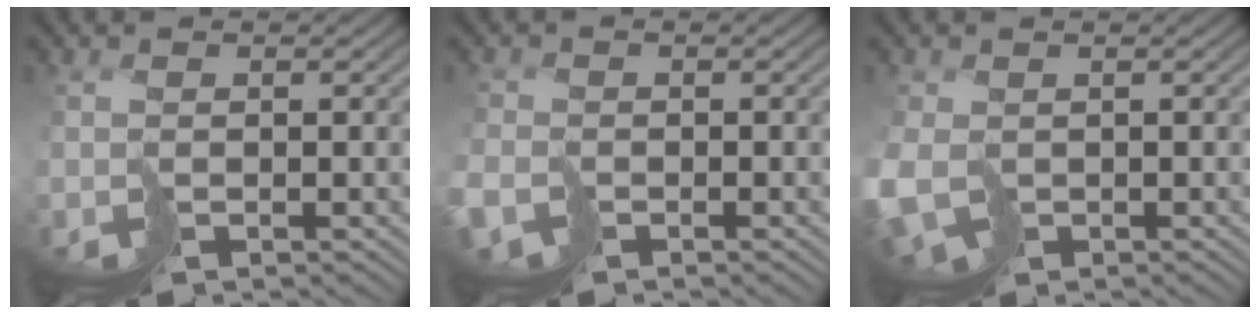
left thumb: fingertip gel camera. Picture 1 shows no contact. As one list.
[{"total": 3.6, "force": [-2.2, 2.2, 1.8], "torque": [-0.043, -0.011, -0.039]}, {"total": 6.2, "force": [-1.6, 4.4, 4.1], "torque": [-0.113, -0.026, -0.021]}]